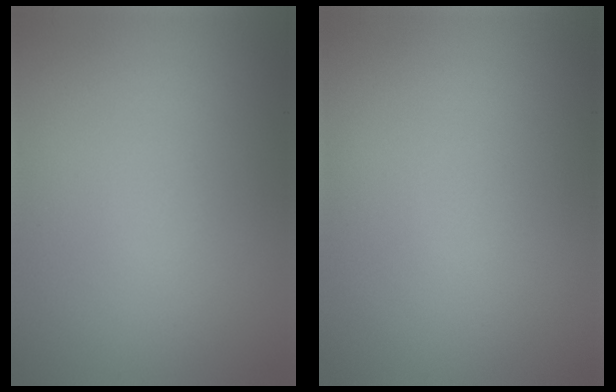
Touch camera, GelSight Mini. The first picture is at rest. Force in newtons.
{"total": 0.0}